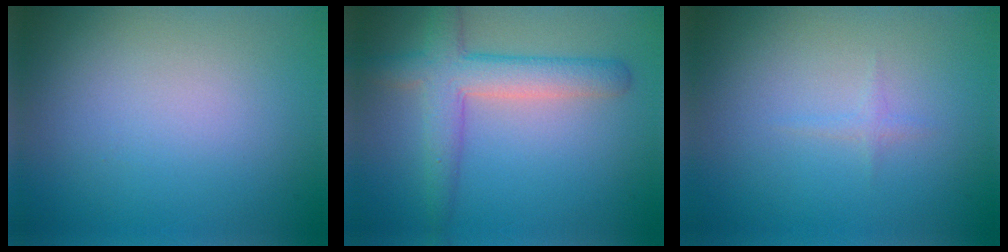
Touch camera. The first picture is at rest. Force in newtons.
{"total": 4.7, "press": 4.7, "slide": 0.2}
{"total": 0.6, "press": 0.6, "slide": 0.1}